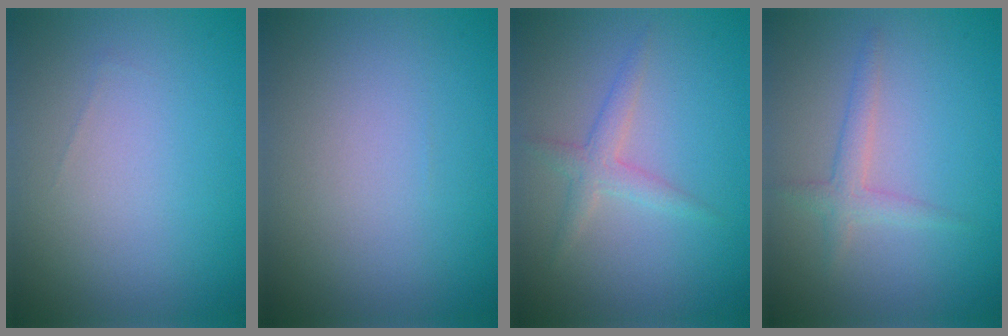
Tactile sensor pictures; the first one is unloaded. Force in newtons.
{"total": 0.0}
{"total": 2.0, "press": 2.0, "slide": 0.1}
{"total": 1.2, "press": 1.2, "slide": 0.1}